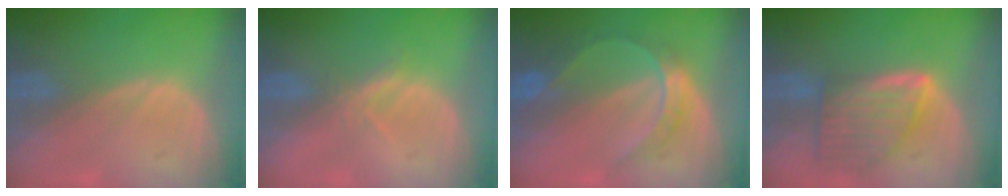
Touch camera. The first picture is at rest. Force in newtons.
{"total": 2.1, "press": 1.9, "slide": 0.9}
{"total": 6.7, "press": 5.7, "slide": 3.4}
{"total": 8.0, "press": 7.1, "slide": 3.6}